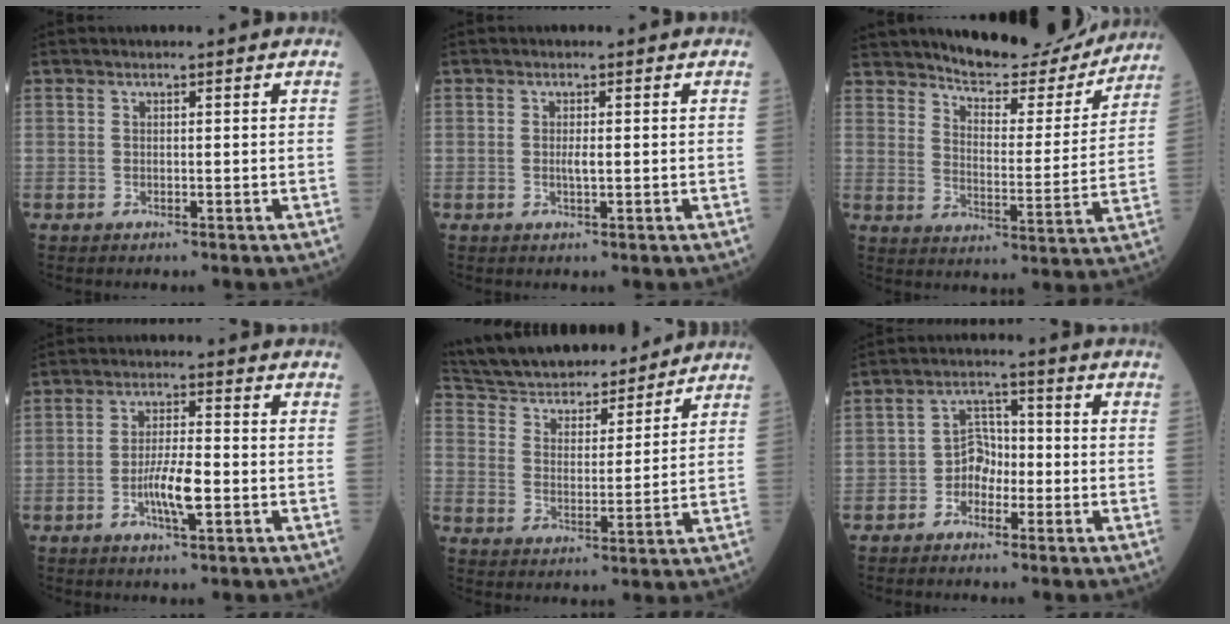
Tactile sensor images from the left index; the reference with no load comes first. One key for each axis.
{"total": 0.9, "fx": -0.1, "fy": 0.1, "fz": 0.9, "tx": -0.018, "ty": -0.006, "tz": -0.003}
{"total": 14.9, "fx": 14.0, "fy": 3.4, "fz": 3.9, "tx": -0.048, "ty": -0.030, "tz": 0.188}
{"total": 5.6, "fx": -2.0, "fy": 0.8, "fz": 5.2, "tx": -0.099, "ty": -0.006, "tz": -0.038}
{"total": 18.7, "fx": 17.0, "fy": 5.0, "fz": 6.1, "tx": -0.114, "ty": 0.019, "tz": 0.274}
{"total": 4.1, "fx": -2.0, "fy": 2.8, "fz": 2.3, "tx": -0.032, "ty": 0.008, "tz": -0.045}